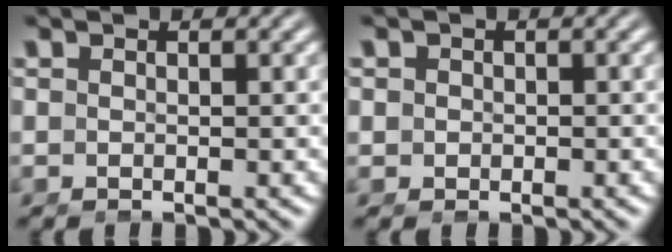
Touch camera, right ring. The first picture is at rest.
{"total": 1.9, "force": [0.0, 1.9, 0.5], "torque": [-0.020, -0.005, 0.001]}